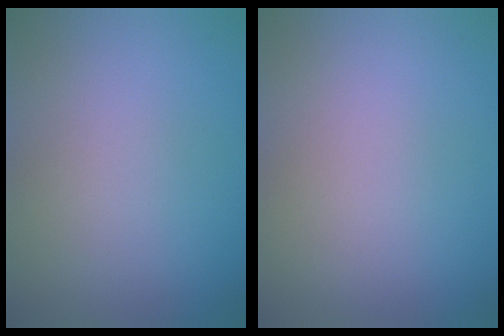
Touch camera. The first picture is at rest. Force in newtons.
{"total": 0.0}